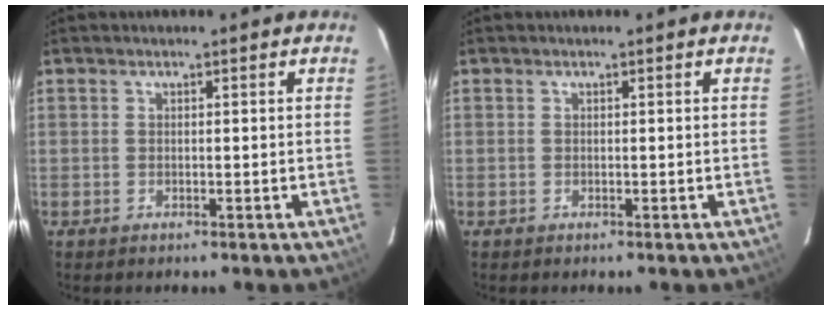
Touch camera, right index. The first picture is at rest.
{"total": 0.0}